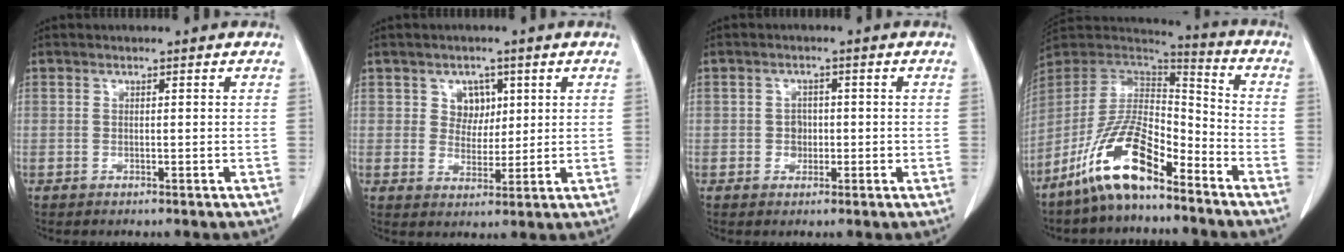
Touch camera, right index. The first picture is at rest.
{"total": 3.9, "force": [1.6, 3.3, 1.3], "torque": [-0.016, 0.007, 0.028]}
{"total": 2.1, "force": [-0.3, 1.9, 1.0], "torque": [-0.010, 0.005, -0.002]}
{"total": 13.9, "force": [-9.2, 3.8, 9.6], "torque": [-0.190, 0.009, -0.174]}